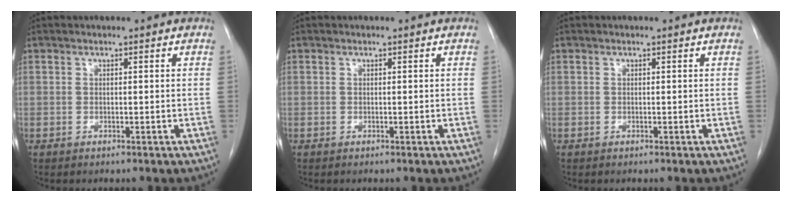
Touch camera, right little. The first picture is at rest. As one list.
[{"total": 0.0}, {"total": 0.0}]